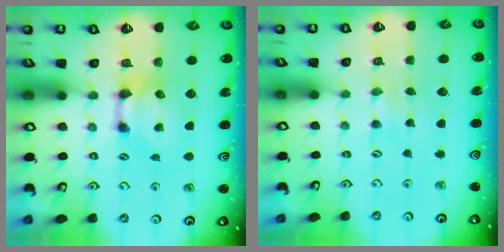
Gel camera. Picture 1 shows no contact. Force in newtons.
{"total": 4.6, "press": 4.6, "slide": 0.2}